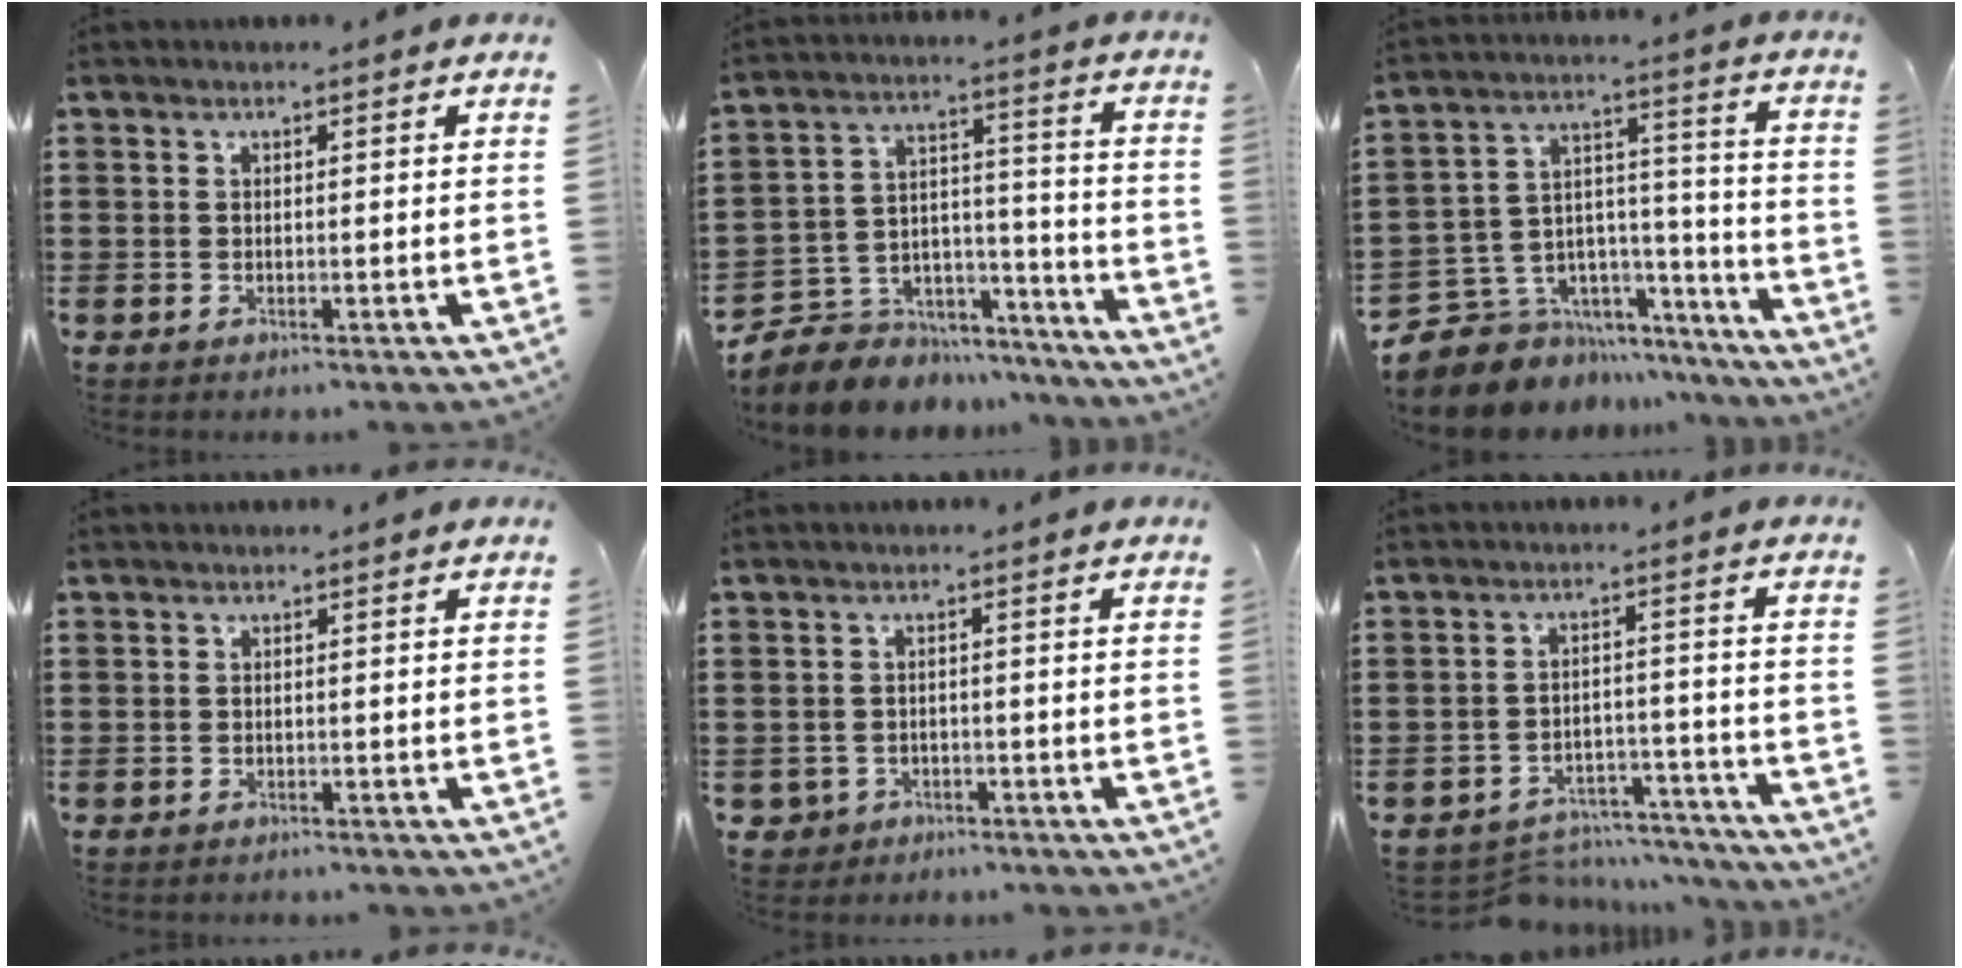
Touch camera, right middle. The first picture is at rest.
{"total": 6.0, "force": [-4.9, 3.5, -0.3], "torque": [-0.015, 0.005, -0.096]}
{"total": 8.5, "force": [-6.3, 5.6, 0.9], "torque": [-0.043, 0.008, -0.115]}
{"total": 0.5, "force": [-0.5, 0.3, -0.1], "torque": [0.003, 0.004, -0.011]}
{"total": 1.7, "force": [-1.3, 1.0, 0.0], "torque": [-0.008, 0.000, -0.031]}
{"total": 4.9, "force": [-4.8, 0.9, 0.6], "torque": [-0.017, 0.009, -0.100]}